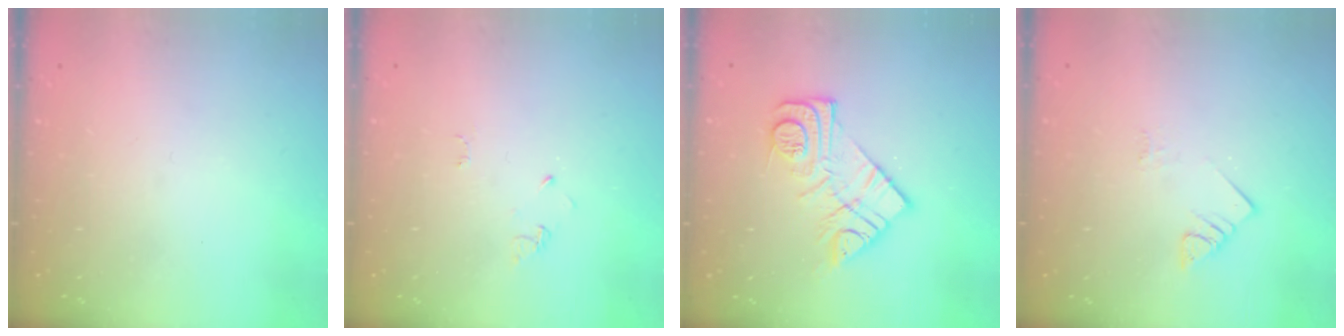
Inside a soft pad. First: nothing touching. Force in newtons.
{"total": 2.6, "press": 2.6, "slide": 0.4}
{"total": 13.2, "press": 13.2, "slide": 0.9}
{"total": 3.6, "press": 3.6, "slide": 0.6}